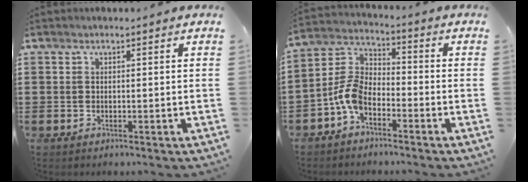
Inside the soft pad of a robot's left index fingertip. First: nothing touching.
{"total": 7.1, "force": [-4.2, 3.7, 4.4], "torque": [-0.130, -0.003, -0.093]}